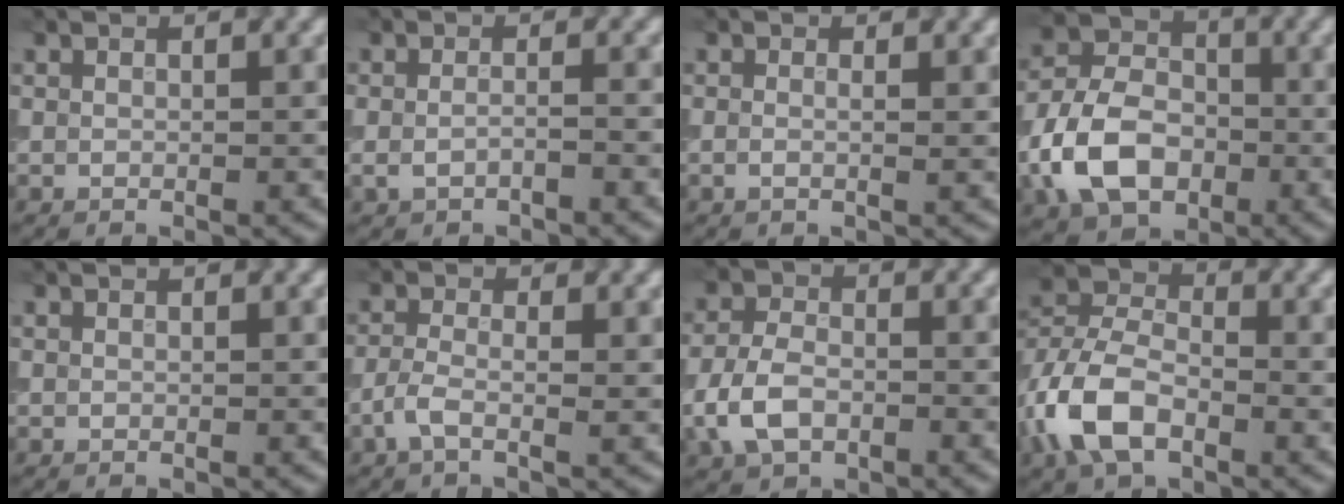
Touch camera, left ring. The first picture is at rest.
{"total": 1.6, "force": [-0.9, 0.6, 1.2], "torque": [-0.026, -0.002, -0.021]}
{"total": 1.3, "force": [0.2, 0.5, 1.2], "torque": [-0.013, -0.008, -0.005]}
{"total": 8.6, "force": [-2.8, 6.0, 5.5], "torque": [-0.112, 0.005, -0.066]}
{"total": 0.0}
{"total": 2.4, "force": [-0.9, 0.9, 2.0], "torque": [-0.048, 0.000, -0.026]}
{"total": 4.9, "force": [-1.8, 3.2, 3.2], "torque": [-0.069, 0.000, -0.042]}
{"total": 6.9, "force": [-2.7, 4.2, 4.8], "torque": [-0.101, 0.005, -0.060]}